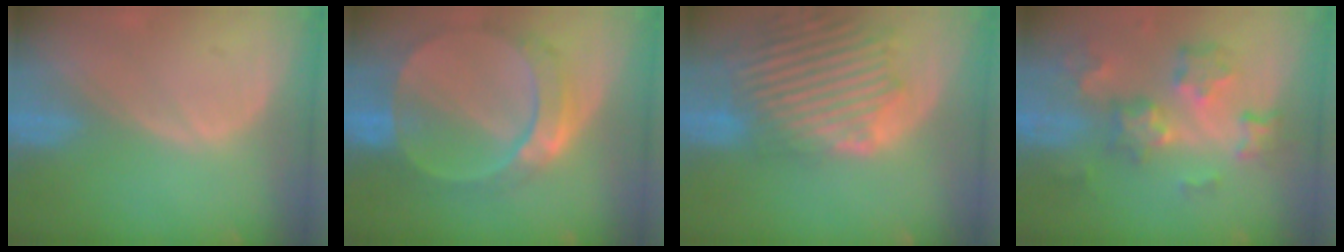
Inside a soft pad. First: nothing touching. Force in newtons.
{"total": 9.5, "press": 8.3, "slide": 4.6}
{"total": 14.1, "press": 12.0, "slide": 7.4}
{"total": 9.2, "press": 8.1, "slide": 4.3}